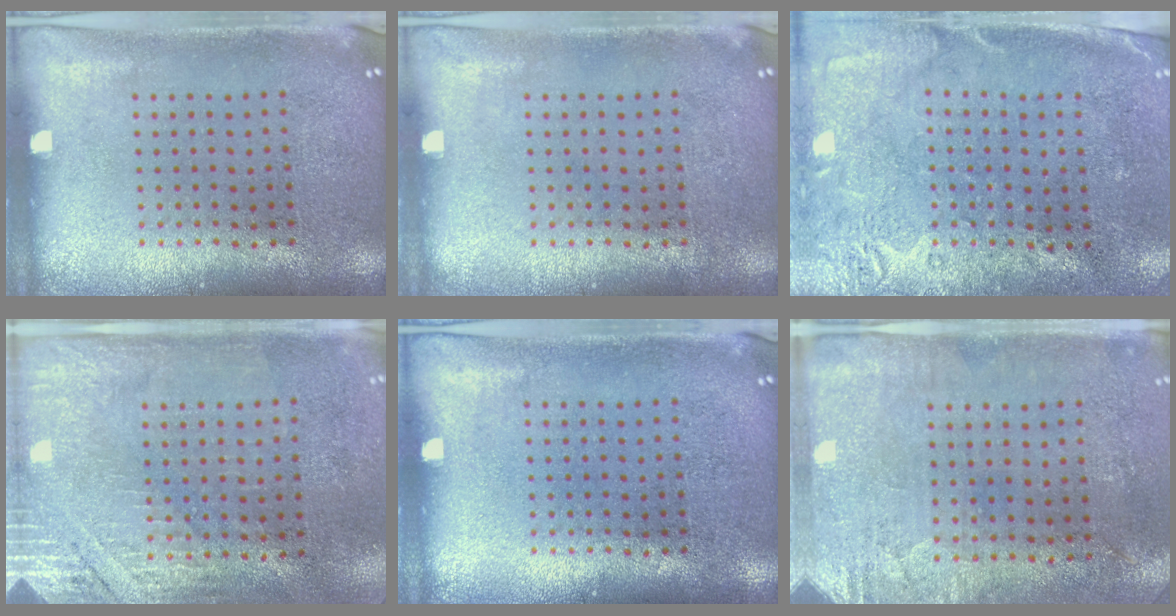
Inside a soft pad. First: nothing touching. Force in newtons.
{"total": 0.0}
{"total": 2.8, "press": 2.2, "slide": 1.7}
{"total": 2.7, "press": 2.4, "slide": 1.2}
{"total": 0.0}
{"total": 2.8, "press": 2.4, "slide": 1.6}